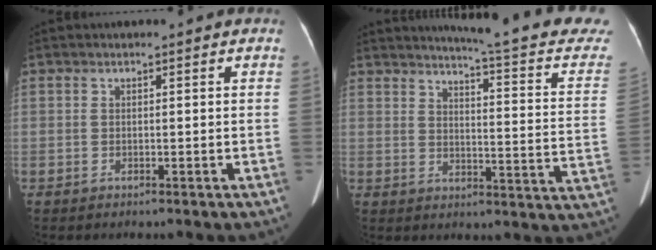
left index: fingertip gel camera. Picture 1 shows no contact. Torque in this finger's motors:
{"motor_torque": [0.03, -1.49, 0.01, 0.04]}